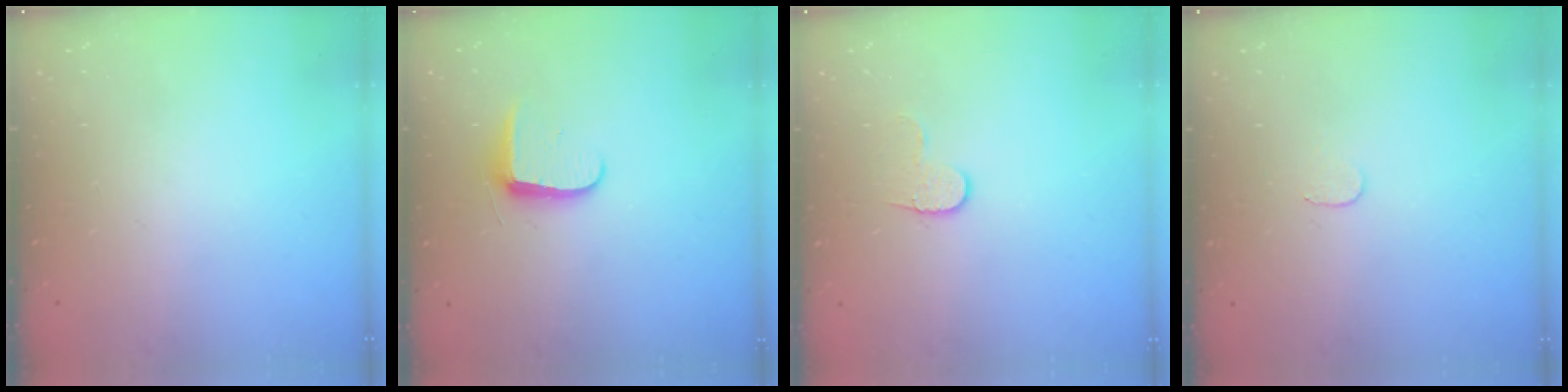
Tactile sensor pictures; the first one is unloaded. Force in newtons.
{"total": 7.1, "press": 7.0, "slide": 0.9}
{"total": 4.9, "press": 4.9, "slide": 0.5}
{"total": 3.0, "press": 3.0, "slide": 0.3}